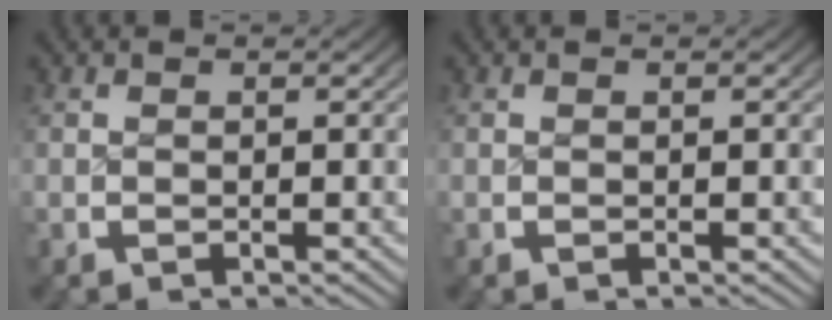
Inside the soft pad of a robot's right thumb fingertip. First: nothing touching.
{"total": 0.0}